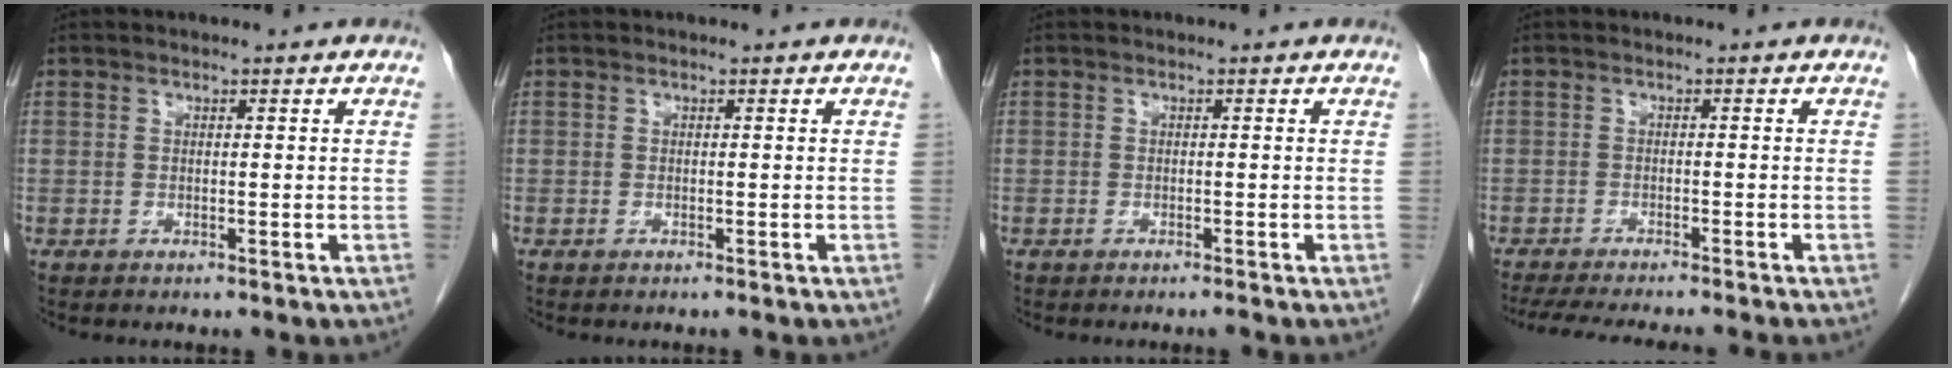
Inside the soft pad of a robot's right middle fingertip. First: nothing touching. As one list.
[{"total": 0.0}, {"total": 0.6, "force": [-0.6, -0.2, 0.3], "torque": [-0.007, 0.000, -0.011]}, {"total": 11.9, "force": [-10.6, 0.3, 5.4], "torque": [-0.068, -0.019, -0.150]}]